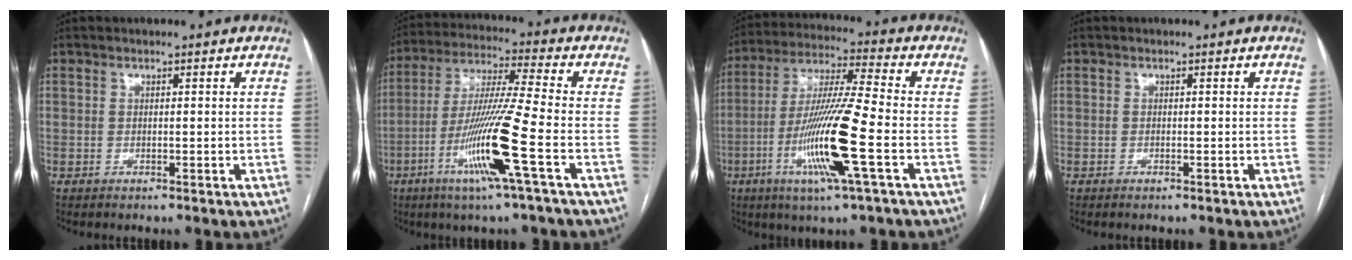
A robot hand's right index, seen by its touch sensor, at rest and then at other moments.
{"total": 13.9, "force": [-5.1, -1.6, 12.9], "torque": [-0.260, -0.018, -0.100]}
{"total": 14.6, "force": [-4.6, -0.5, 13.9], "torque": [-0.284, -0.014, -0.090]}
{"total": 0.0}